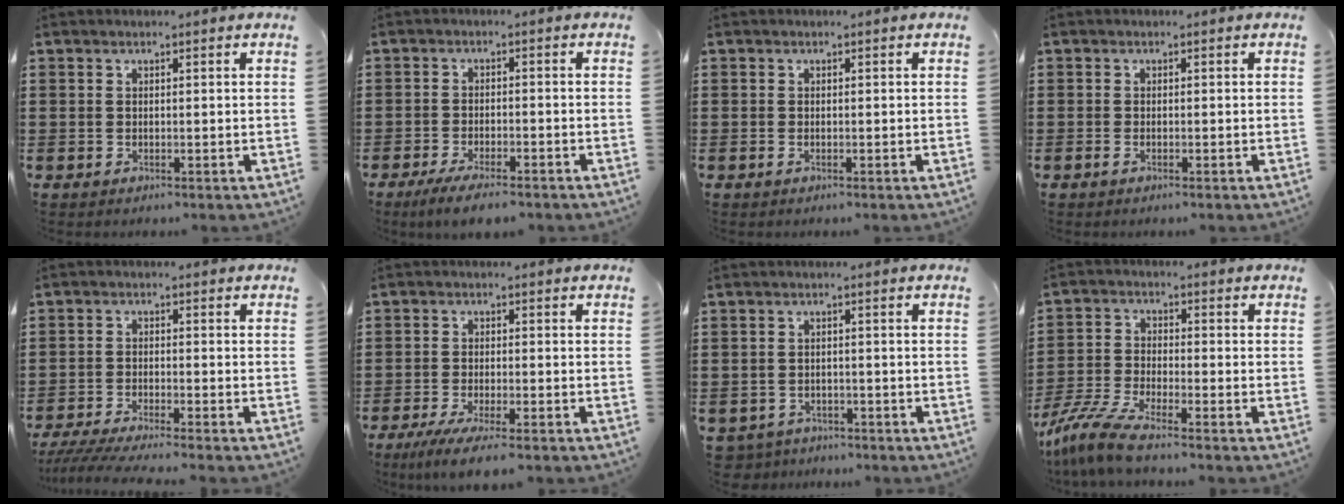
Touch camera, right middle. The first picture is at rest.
{"total": 3.8, "force": [-3.3, 0.4, 1.9], "torque": [-0.045, -0.006, -0.067]}
{"total": 0.0}
{"total": 0.5, "force": [-0.4, 0.1, 0.4], "torque": [-0.008, -0.004, -0.006]}
{"total": 3.7, "force": [-3.3, -0.2, 1.6], "torque": [-0.040, -0.013, -0.069]}
{"total": 4.0, "force": [-3.3, -0.1, 2.3], "torque": [-0.052, -0.016, -0.064]}
{"total": 2.1, "force": [-2.0, 0.5, -0.3], "torque": [-0.005, 0.000, -0.047]}
{"total": 6.5, "force": [-5.7, 0.4, 3.2], "torque": [-0.091, -0.016, -0.119]}